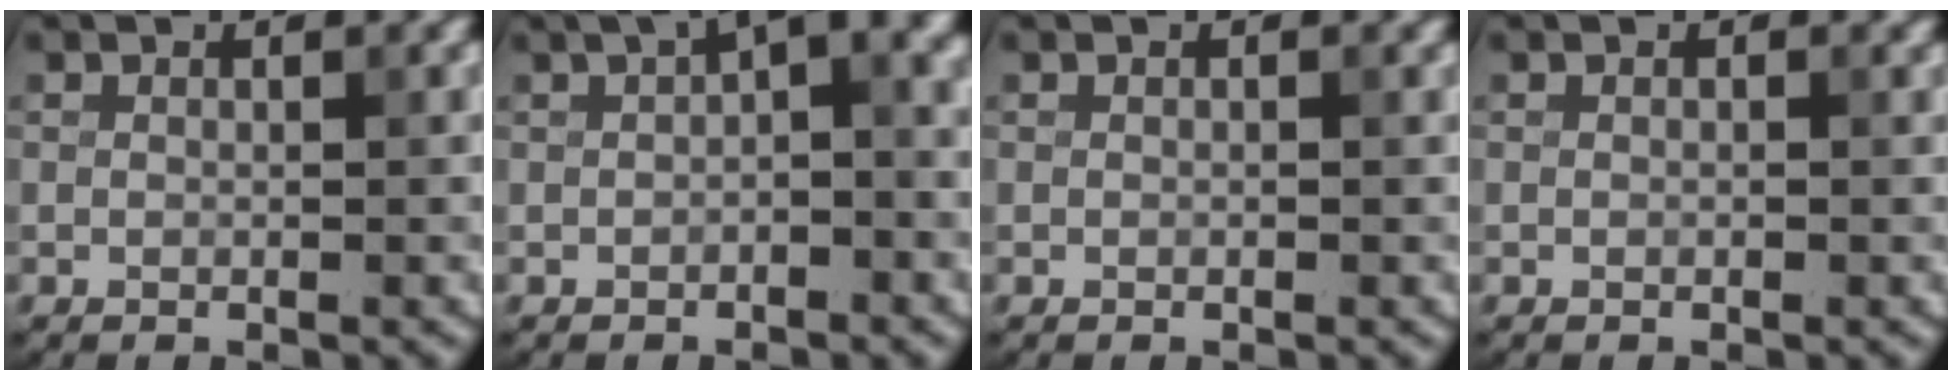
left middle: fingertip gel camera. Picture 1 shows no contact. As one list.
[{"total": 4.3, "force": [1.1, 1.6, 3.8], "torque": [-0.039, 0.017, 0.006]}, {"total": 0.0}, {"total": 0.0}]